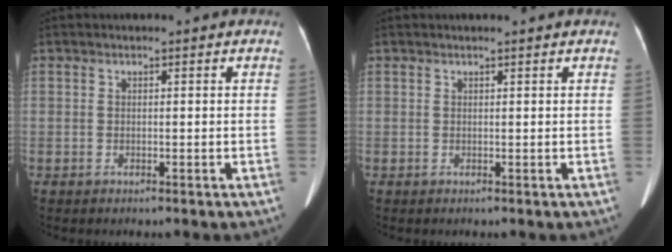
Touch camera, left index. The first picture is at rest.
{"total": 1.4, "force": [1.2, -0.1, 0.6], "torque": [-0.009, 0.012, 0.017]}